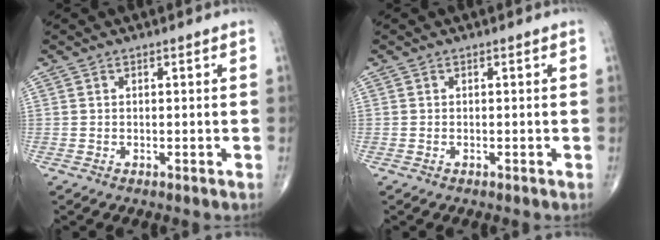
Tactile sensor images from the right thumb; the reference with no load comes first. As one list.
[{"total": 0.0}]